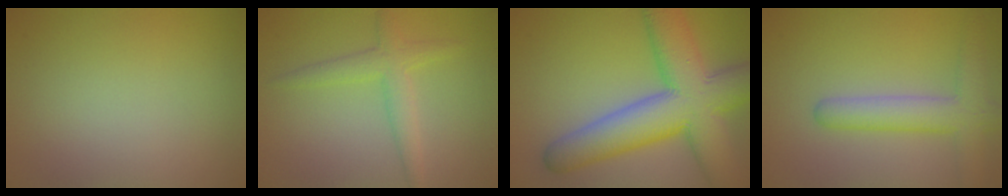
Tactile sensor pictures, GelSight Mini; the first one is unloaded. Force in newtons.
{"total": 2.7, "press": 2.7, "slide": 0.2}
{"total": 11.9, "press": 11.9, "slide": 0.6}
{"total": 4.8, "press": 4.8, "slide": 0.4}